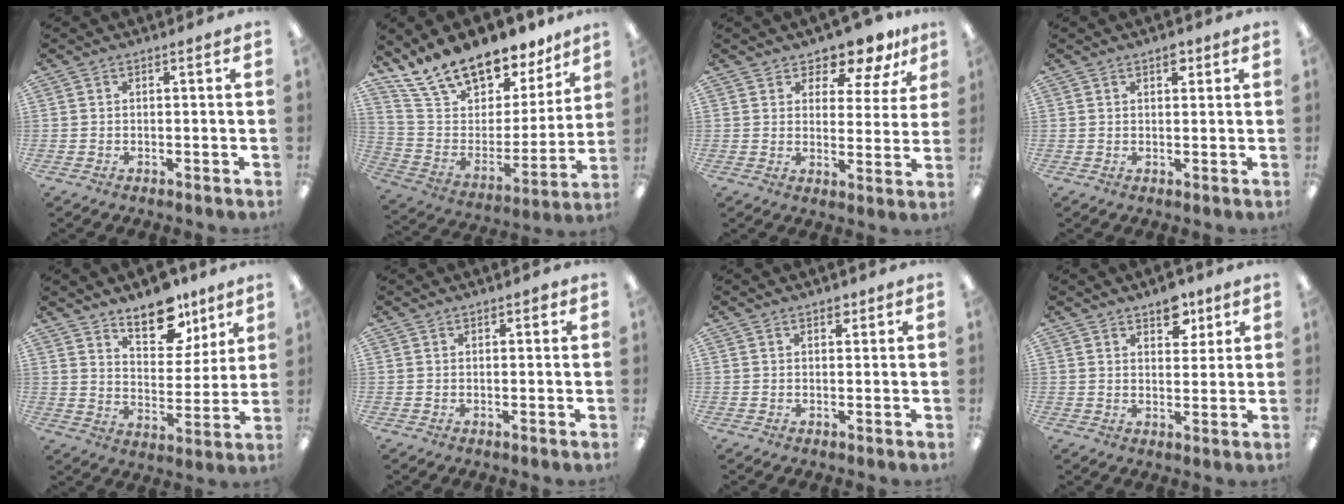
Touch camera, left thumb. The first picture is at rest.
{"total": 17.4, "force": [14.7, 7.2, 5.8], "torque": [-0.114, -0.118, 0.267]}
{"total": 8.0, "force": [7.2, 2.7, 2.2], "torque": [-0.038, -0.055, 0.129]}
{"total": 2.8, "force": [1.8, 1.5, 1.5], "torque": [-0.007, -0.006, 0.027]}
{"total": 13.4, "force": [10.3, 6.4, 5.8], "torque": [-0.077, -0.063, 0.185]}
{"total": 1.2, "force": [0.9, 0.7, 0.5], "torque": [-0.010, 0.003, 0.016]}
{"total": 2.2, "force": [1.5, 1.2, 1.0], "torque": [-0.005, -0.004, 0.024]}
{"total": 6.7, "force": [4.7, 3.7, 2.9], "torque": [-0.015, -0.025, 0.076]}